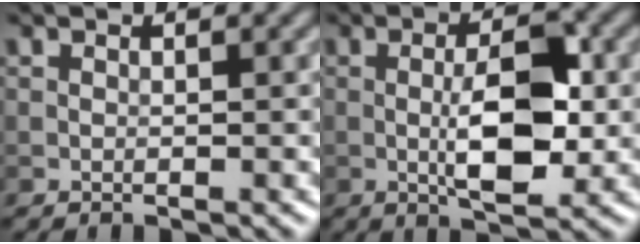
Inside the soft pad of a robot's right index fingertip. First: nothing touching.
{"total": 6.3, "force": [-0.6, 2.2, 5.9], "torque": [-0.109, 0.000, -0.010]}